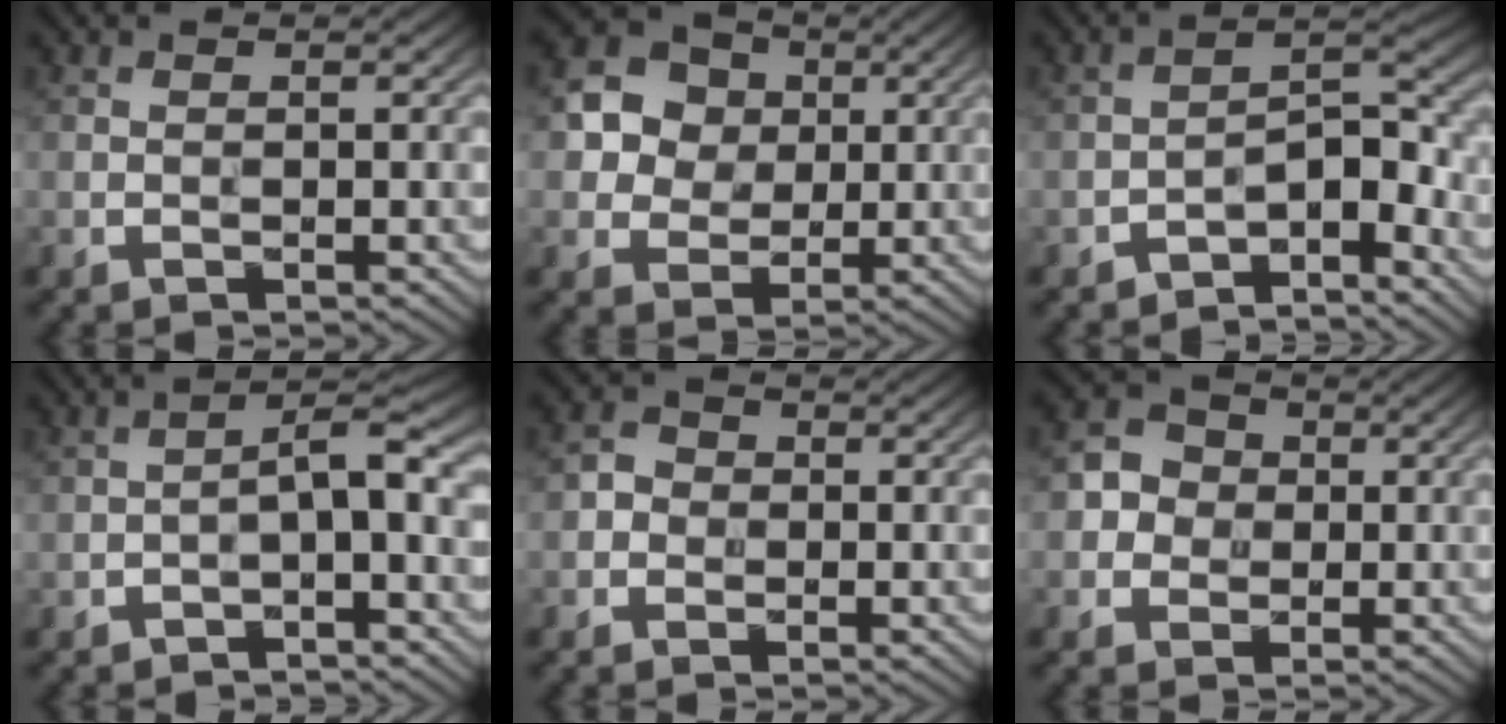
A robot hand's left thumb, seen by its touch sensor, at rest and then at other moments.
{"total": 7.6, "force": [2.0, 6.6, 3.1], "torque": [-0.087, 0.016, 0.023]}
{"total": 5.6, "force": [-4.2, 1.7, 3.3], "torque": [-0.043, 0.015, -0.078]}
{"total": 3.7, "force": [-1.3, 0.9, 3.3], "torque": [-0.054, 0.015, -0.028]}
{"total": 1.9, "force": [-0.5, 1.8, 0.6], "torque": [-0.010, 0.000, -0.016]}
{"total": 3.6, "force": [-0.1, 3.4, 1.2], "torque": [-0.024, 0.008, -0.010]}